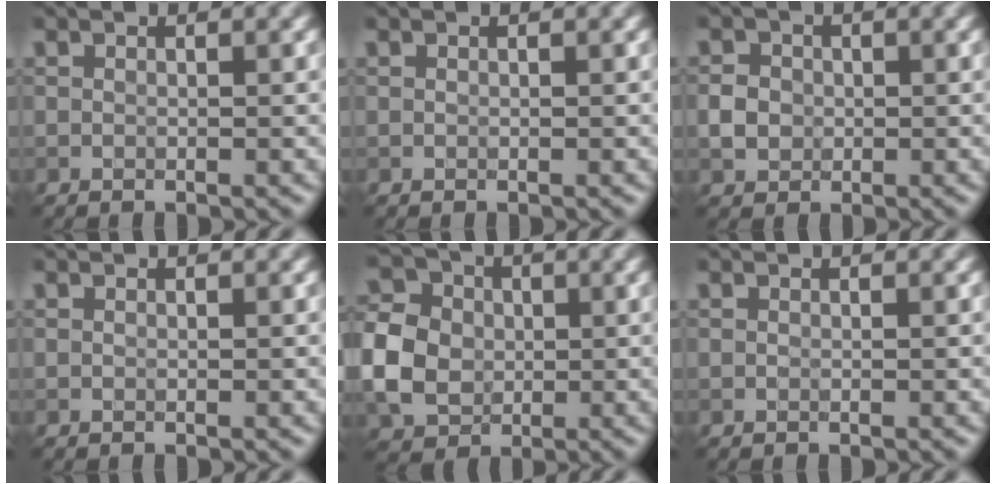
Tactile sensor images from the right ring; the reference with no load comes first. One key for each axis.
{"total": 0.0}
{"total": 2.1, "fx": -0.2, "fy": 1.9, "fz": 0.9, "tx": -0.013, "ty": -0.001, "tz": -0.004}
{"total": 0.0}
{"total": 6.5, "fx": -0.6, "fy": 5.5, "fz": 3.5, "tx": -0.082, "ty": 0.010, "tz": -0.021}
{"total": 0.0}